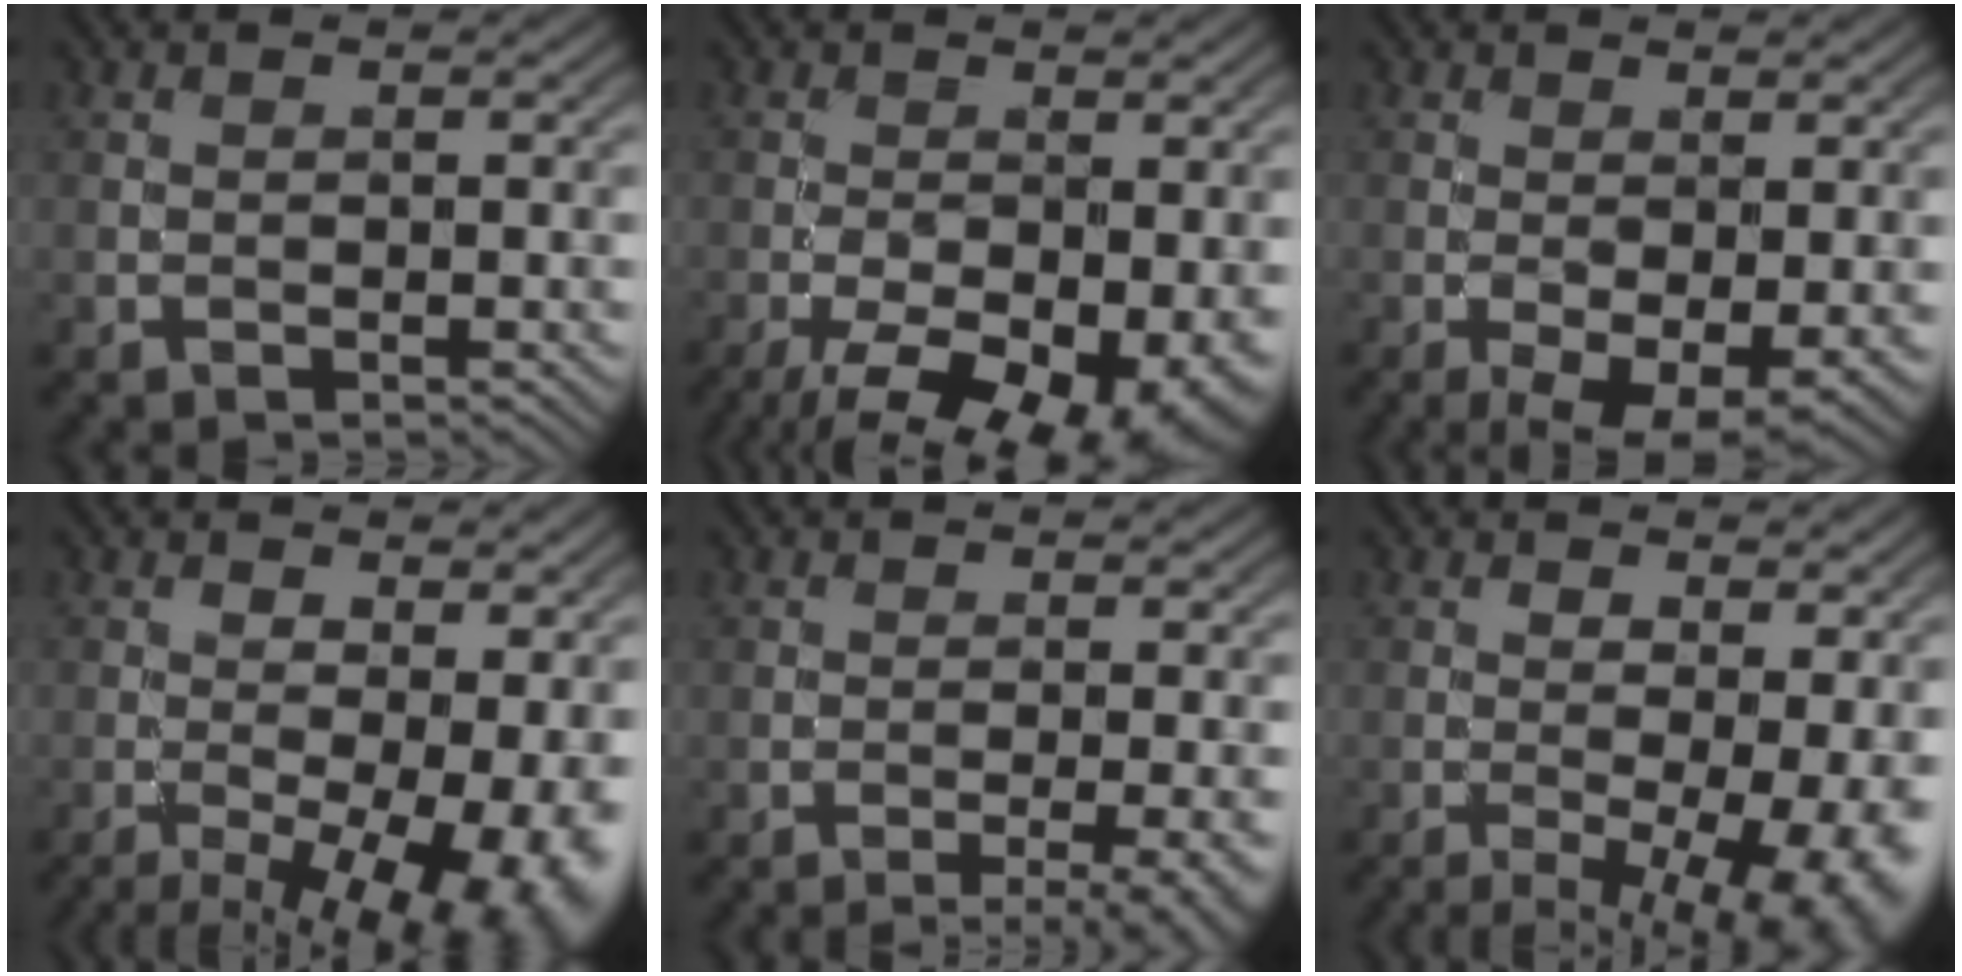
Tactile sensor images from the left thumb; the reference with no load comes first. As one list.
[{"total": 14.3, "force": [-7.3, 6.9, 10.3], "torque": [-0.164, -0.039, -0.093]}, {"total": 6.7, "force": [-2.6, 2.7, 5.6], "torque": [-0.101, -0.018, -0.029]}, {"total": 12.3, "force": [-4.8, 4.7, 10.3], "torque": [-0.157, -0.025, -0.058]}, {"total": 6.6, "force": [-3.9, 1.7, 5.0], "torque": [-0.058, 0.001, -0.043]}, {"total": 10.6, "force": [-3.5, 3.5, 9.3], "torque": [-0.134, -0.018, -0.040]}]